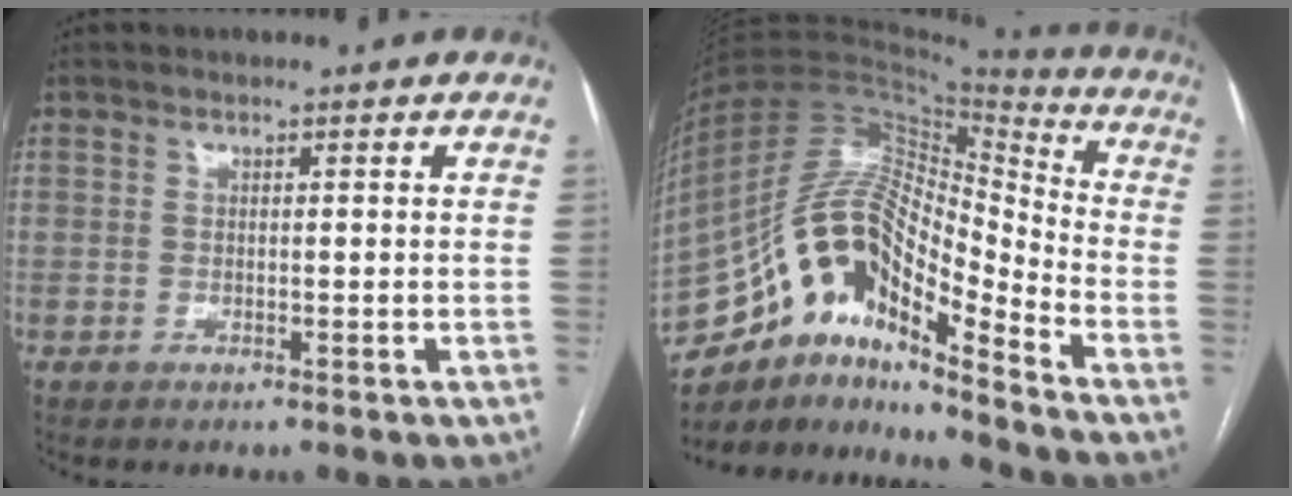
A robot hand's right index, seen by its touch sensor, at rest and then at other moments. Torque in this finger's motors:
{"motor_torque": [0.87, -0.79, 1.01, 0.21]}